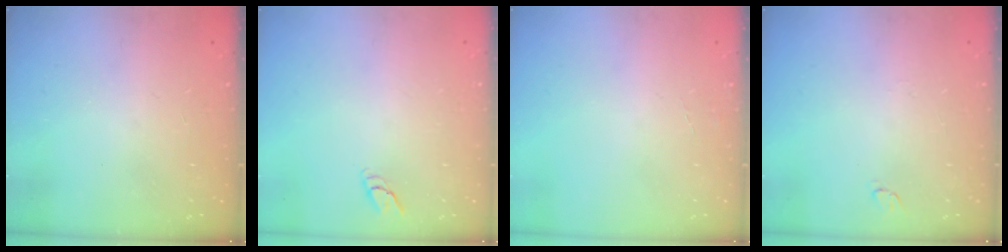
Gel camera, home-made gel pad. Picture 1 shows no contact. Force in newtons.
{"total": 3.2, "press": 3.2, "slide": 0.2}
{"total": 3.1, "press": 3.1, "slide": 0.2}
{"total": 4.5, "press": 4.5, "slide": 0.4}